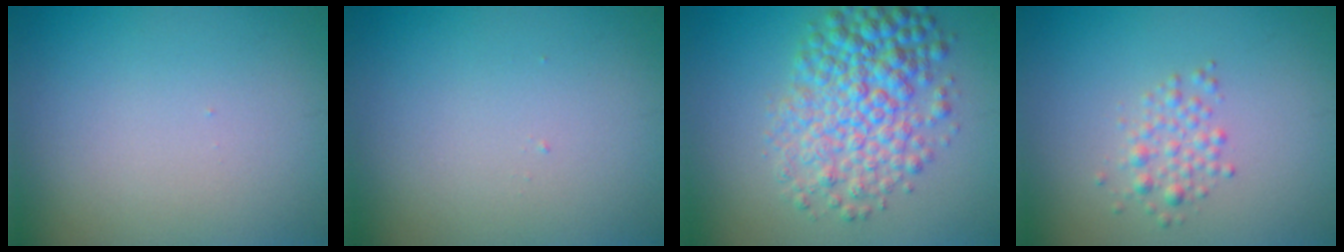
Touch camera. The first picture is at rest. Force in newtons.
{"total": 0.0}
{"total": 6.7, "press": 6.7, "slide": 0.1}
{"total": 1.9, "press": 1.9, "slide": 0.1}